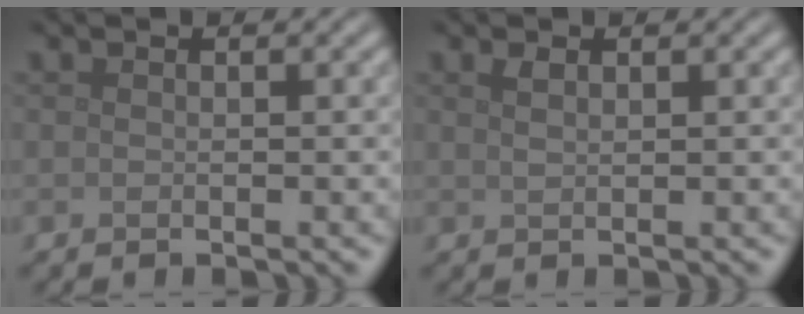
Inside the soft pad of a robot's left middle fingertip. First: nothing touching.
{"total": 0.9, "force": [0.6, 0.3, 0.6], "torque": [-0.013, 0.000, 0.012]}